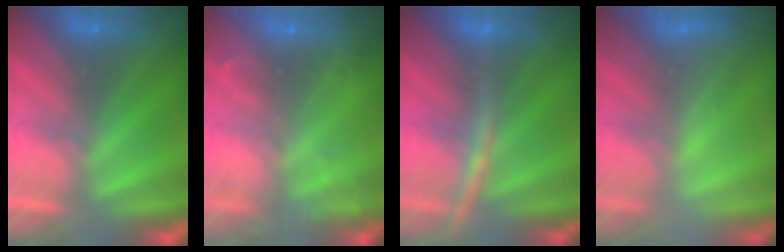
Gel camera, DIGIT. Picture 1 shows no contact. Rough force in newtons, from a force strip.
{"total": 9.1}
{"total": 2.8}
{"total": 2.3}